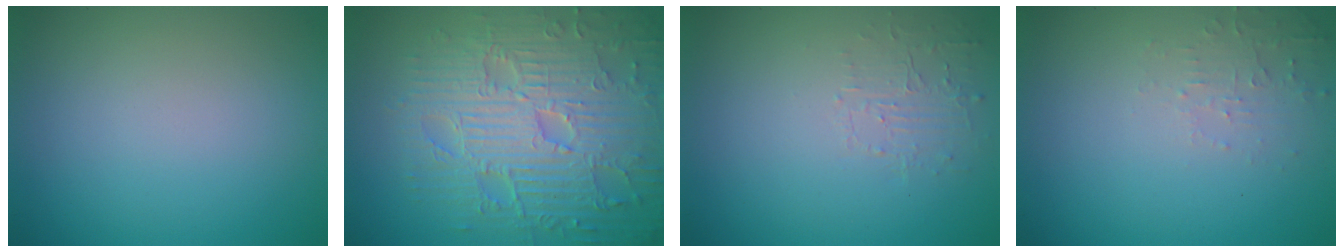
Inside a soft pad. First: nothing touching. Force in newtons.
{"total": 9.8, "press": 6.7, "slide": 7.1}
{"total": 1.5, "press": 0.1, "slide": 1.5}
{"total": 1.5, "press": 1.5, "slide": 0.3}